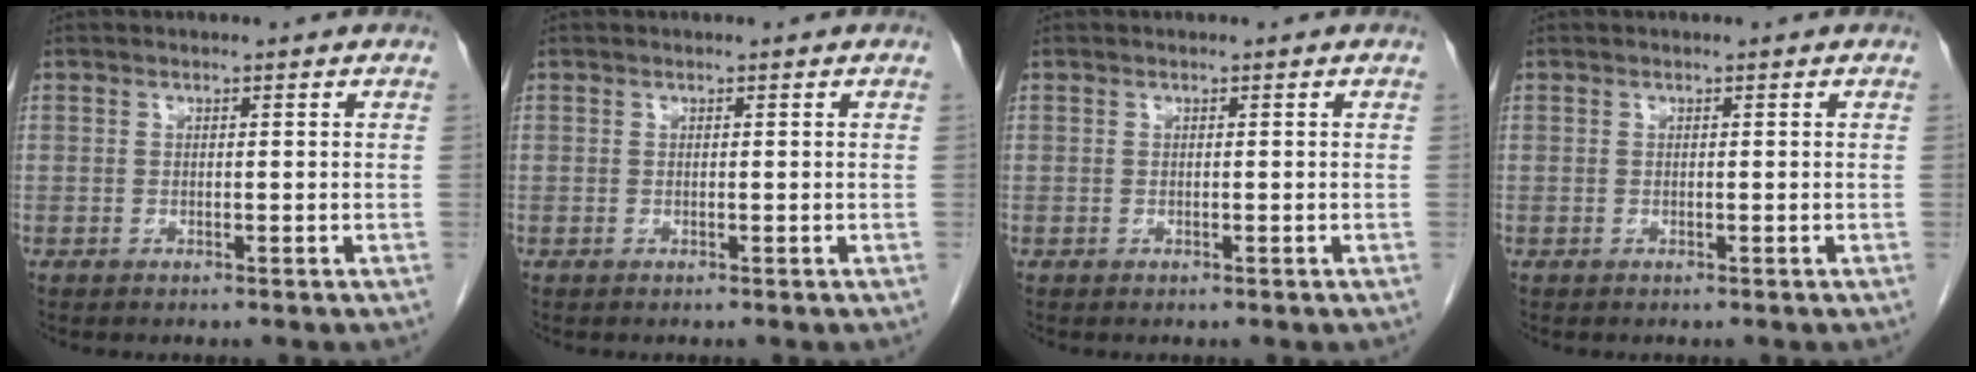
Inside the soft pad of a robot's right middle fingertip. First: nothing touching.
{"total": 0.0}
{"total": 0.0}
{"total": 0.0}